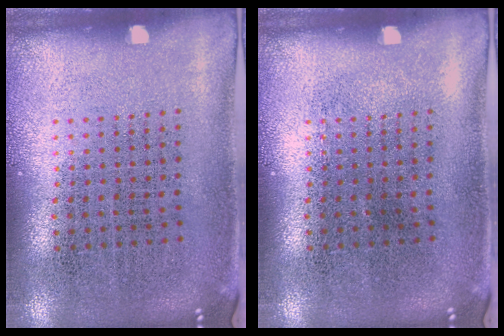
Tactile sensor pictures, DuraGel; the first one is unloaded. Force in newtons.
{"total": 0.0}